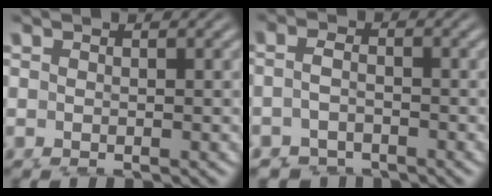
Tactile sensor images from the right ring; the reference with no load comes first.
{"total": 2.9, "force": [-1.8, 2.2, 0.6], "torque": [-0.013, -0.011, -0.029]}